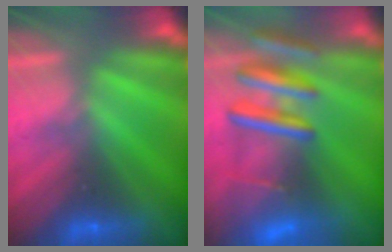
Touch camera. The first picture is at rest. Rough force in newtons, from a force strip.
{"total": 9.6}